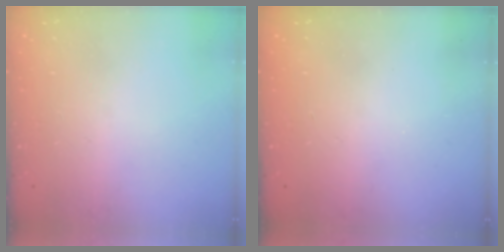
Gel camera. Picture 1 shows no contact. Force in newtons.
{"total": 0.0}